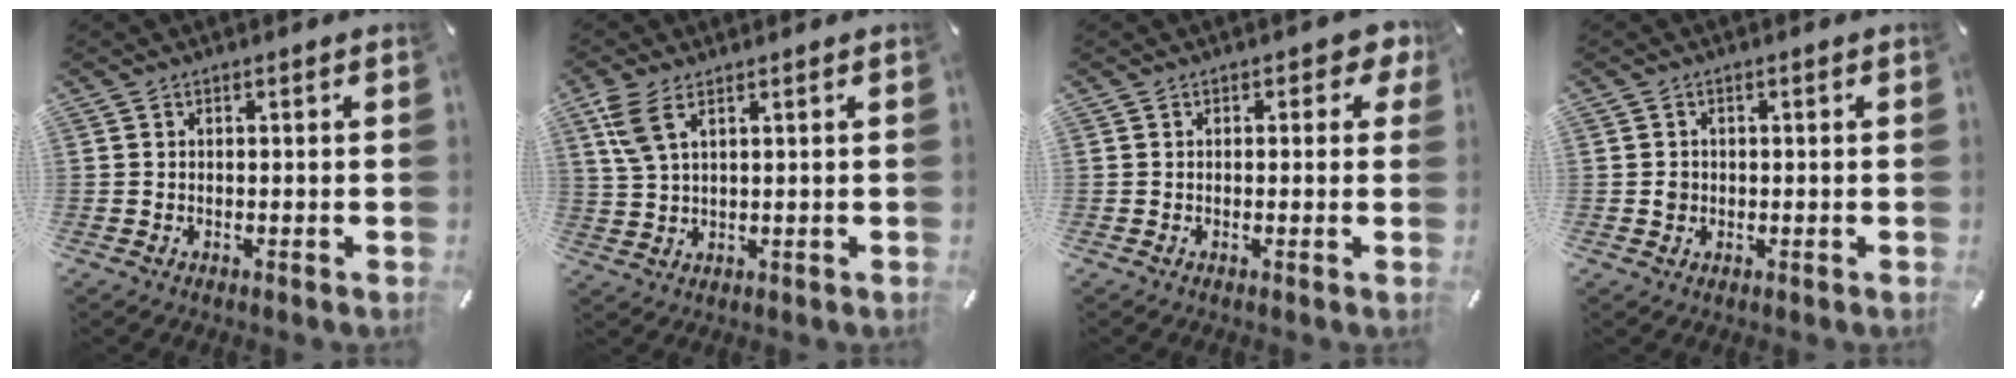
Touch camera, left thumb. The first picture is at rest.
{"total": 6.2, "force": [3.1, 2.5, 4.8], "torque": [-0.109, -0.001, 0.056]}
{"total": 2.6, "force": [0.7, 1.8, 1.7], "torque": [-0.020, 0.004, 0.007]}
{"total": 1.7, "force": [0.0, 1.6, 0.5], "torque": [-0.002, 0.003, -0.004]}